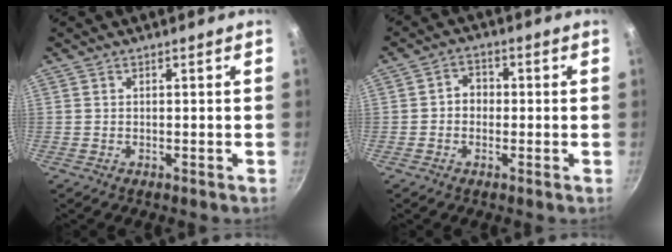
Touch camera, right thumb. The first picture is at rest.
{"total": 3.8, "force": [-0.3, 3.3, 2.0], "torque": [-0.008, 0.012, -0.012]}